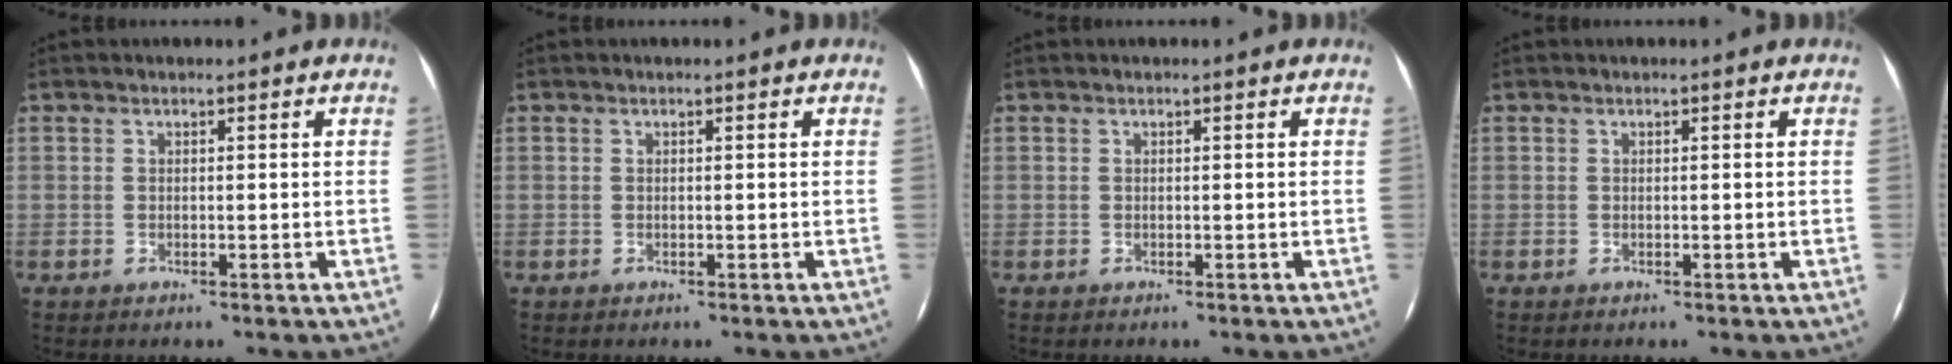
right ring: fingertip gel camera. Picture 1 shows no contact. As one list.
[{"total": 0.0}, {"total": 0.0}, {"total": 0.0}]